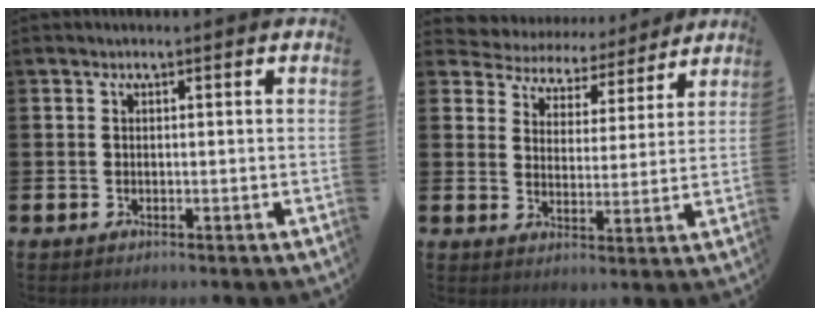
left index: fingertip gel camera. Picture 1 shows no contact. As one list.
[{"total": 5.7, "force": [5.2, 2.3, -0.3], "torque": [-0.025, -0.044, 0.090]}]